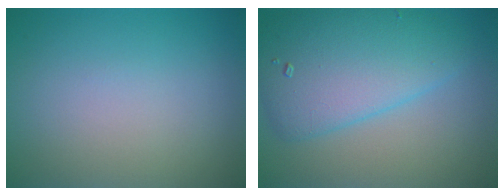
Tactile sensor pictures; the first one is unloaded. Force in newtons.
{"total": 6.5, "press": 6.5, "slide": 0.2}